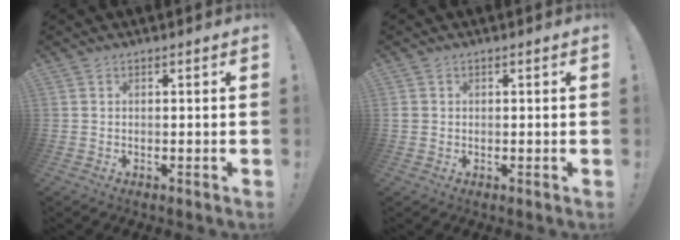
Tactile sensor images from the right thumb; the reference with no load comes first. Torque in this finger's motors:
{"motor_torque": [0.29, 0.26, -0.03, -0.03, -0.01]}